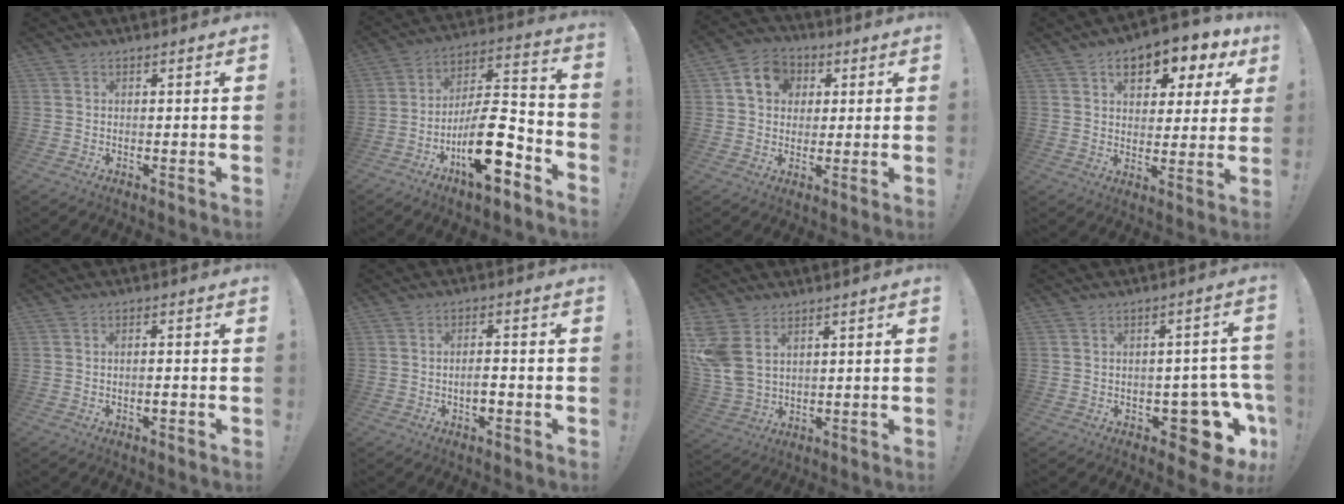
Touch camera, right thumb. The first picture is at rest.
{"total": 18.5, "force": [-8.4, 7.0, 15.0], "torque": [-0.254, 0.051, -0.130]}
{"total": 10.1, "force": [3.1, 8.5, 4.4], "torque": [-0.067, 0.001, 0.063]}
{"total": 9.9, "force": [4.8, 5.6, 6.7], "torque": [-0.089, -0.026, 0.080]}
{"total": 2.0, "force": [-1.0, 0.5, 1.7], "torque": [-0.033, 0.006, -0.015]}
{"total": 3.8, "force": [-1.3, 1.6, 3.2], "torque": [-0.053, 0.005, -0.022]}
{"total": 8.7, "force": [3.9, 5.6, 5.4], "torque": [-0.121, -0.013, 0.081]}
{"total": 12.1, "force": [-5.1, 6.3, 9.0], "torque": [-0.093, 0.036, -0.071]}